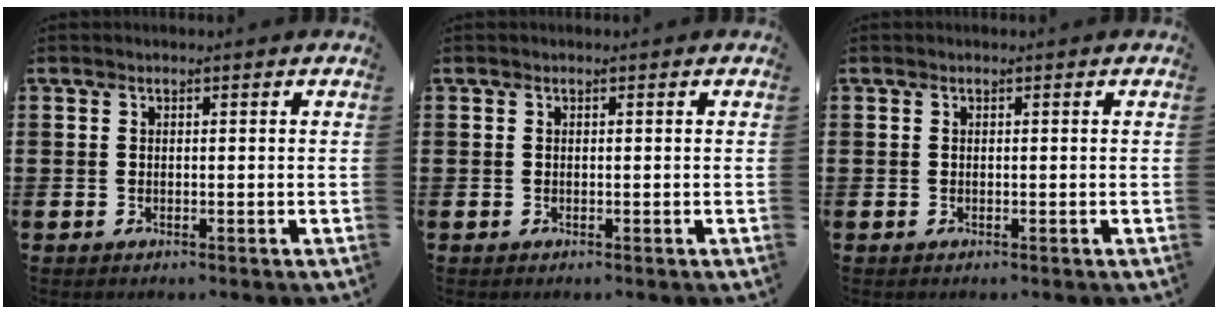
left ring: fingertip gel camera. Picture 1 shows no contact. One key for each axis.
{"total": 0.0}
{"total": 0.0}